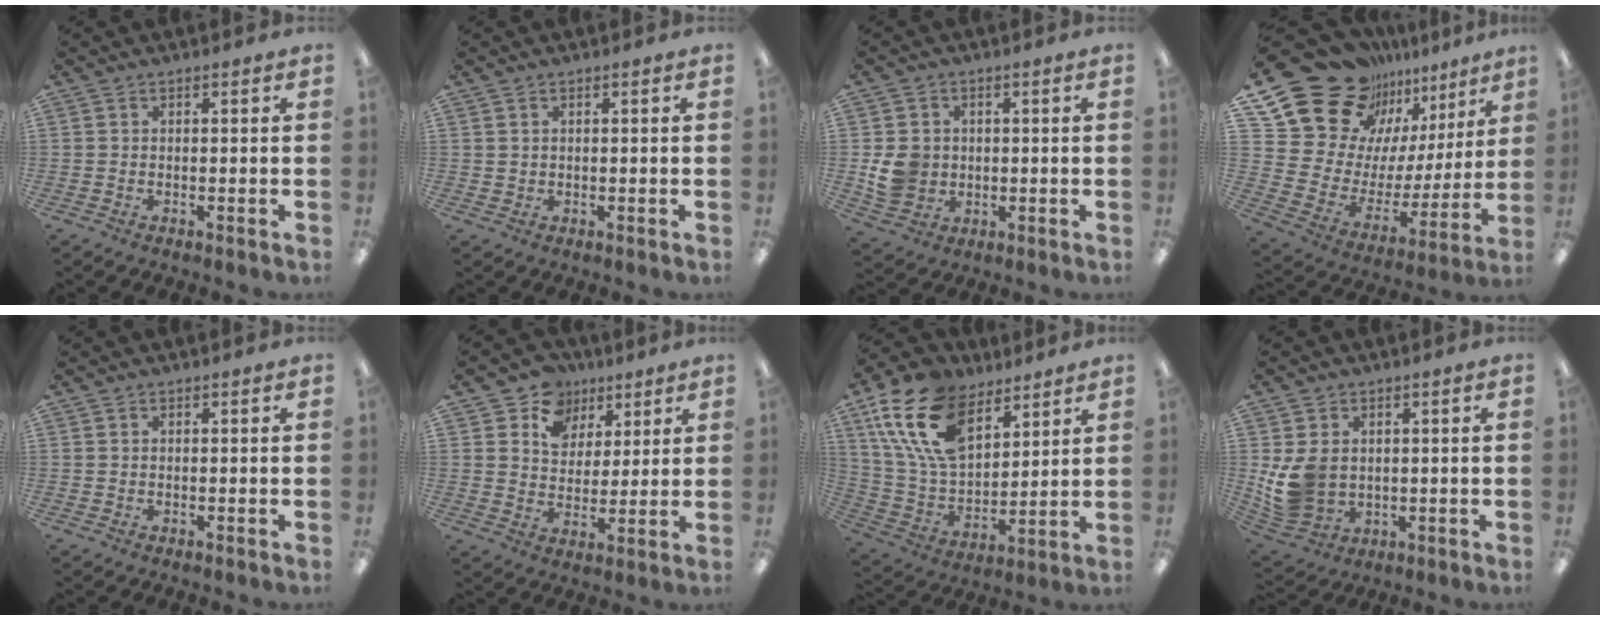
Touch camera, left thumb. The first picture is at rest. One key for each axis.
{"total": 0.9, "fx": 0.5, "fy": 0.8, "fz": 0.0, "tx": -0.001, "ty": 0.002, "tz": 0.010}
{"total": 7.1, "fx": 0.0, "fy": 6.5, "fz": 2.9, "tx": -0.057, "ty": 0.012, "tz": 0.004}
{"total": 22.2, "fx": 16.5, "fy": 12.8, "fz": 7.4, "tx": -0.137, "ty": -0.128, "tz": 0.321}
{"total": 0.0}
{"total": 10.2, "fx": 6.1, "fy": 7.9, "fz": 2.0, "tx": -0.042, "ty": -0.042, "tz": 0.115}
{"total": 20.4, "fx": 11.1, "fy": 12.0, "fz": 12.2, "tx": -0.265, "ty": -0.037, "tz": 0.207}
{"total": 9.9, "fx": 0.7, "fy": 8.0, "fz": 5.8, "tx": -0.147, "ty": 0.004, "tz": 0.016}